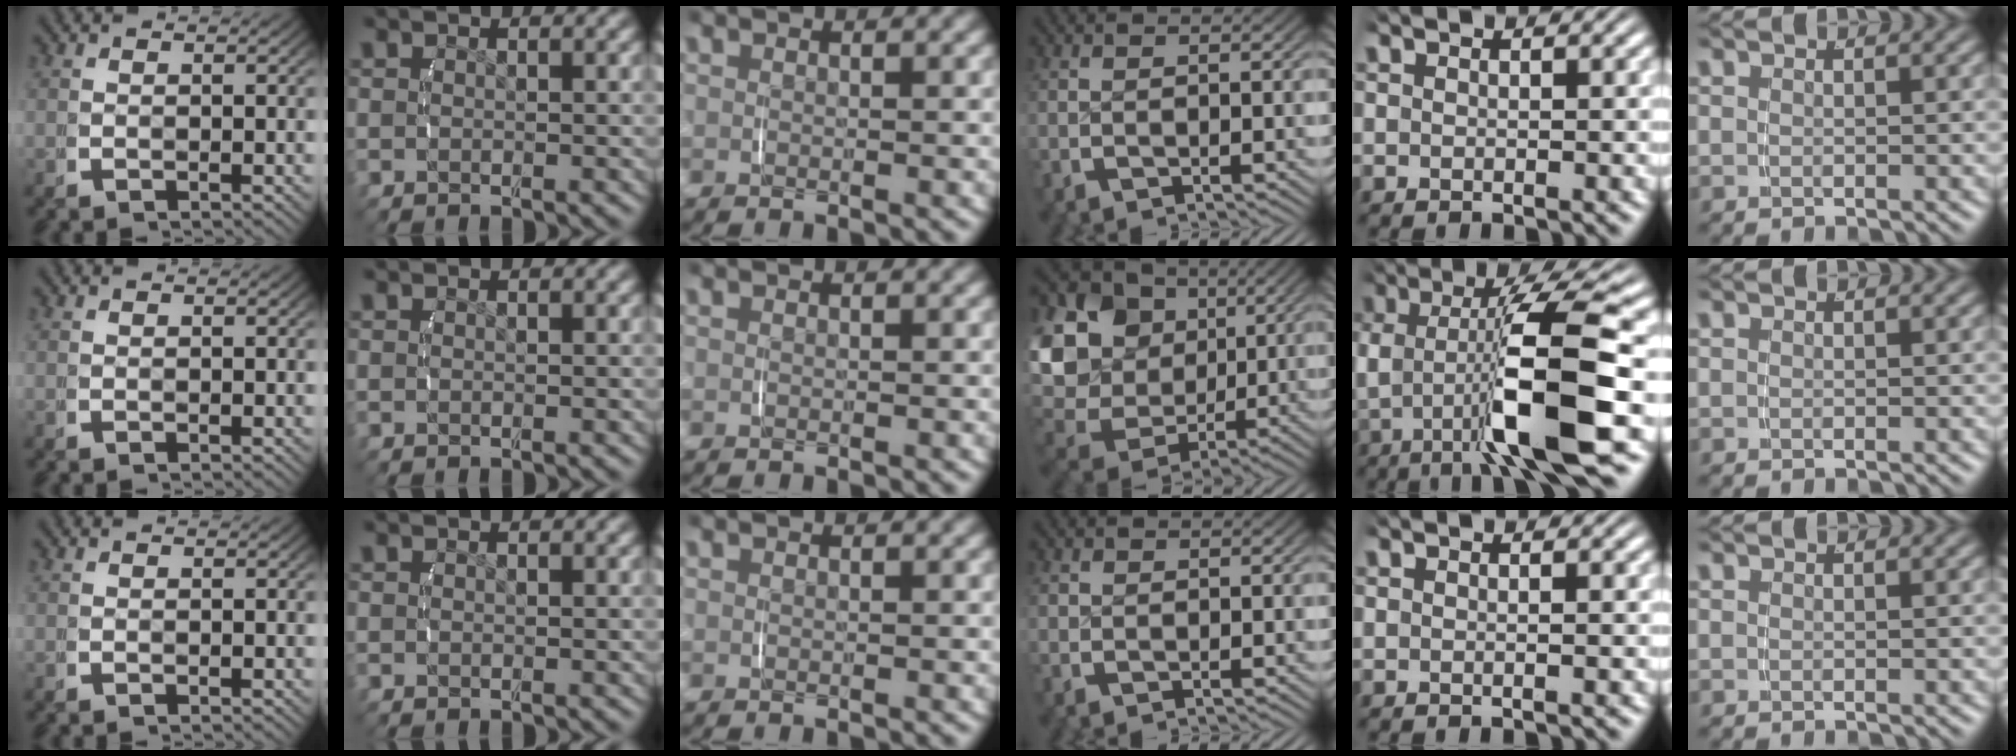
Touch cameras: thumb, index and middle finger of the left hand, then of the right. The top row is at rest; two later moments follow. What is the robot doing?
{"motion": "lift_and_place", "object": "jar lid"}